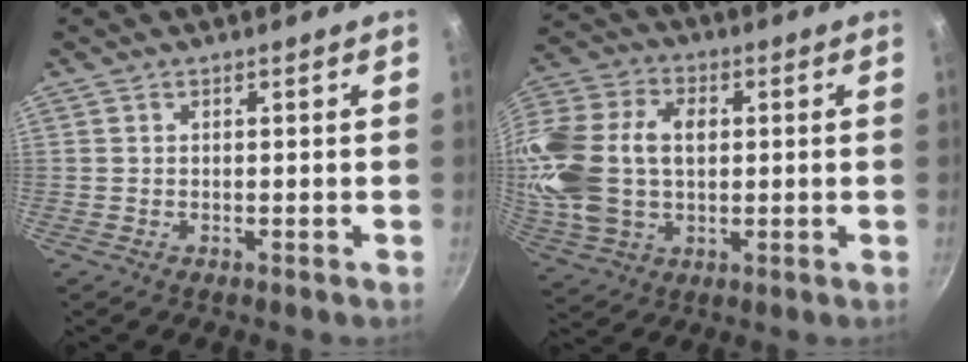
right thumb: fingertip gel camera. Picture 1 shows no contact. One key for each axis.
{"total": 20.1, "fx": 1.6, "fy": 13.8, "fz": 14.5, "tx": -0.289, "ty": 0.025, "tz": 0.028}